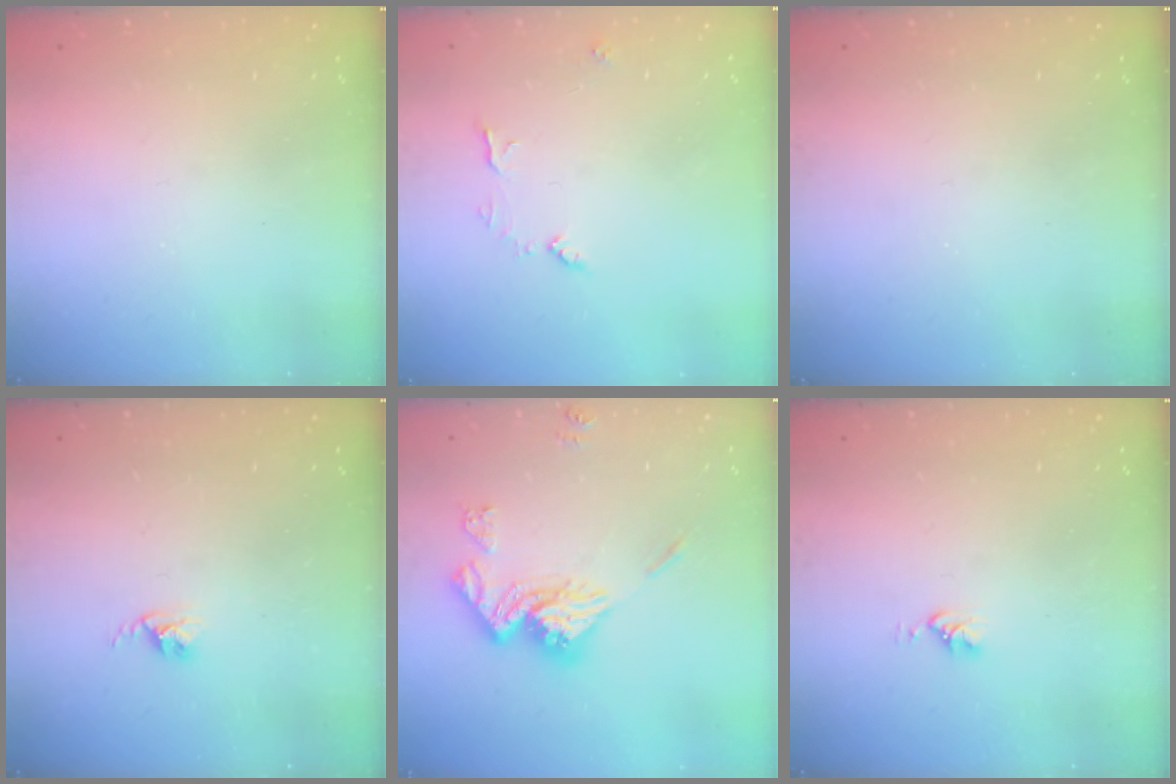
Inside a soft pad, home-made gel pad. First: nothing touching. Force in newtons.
{"total": 6.8, "press": 6.8, "slide": 0.4}
{"total": 0.0}
{"total": 2.4, "press": 2.4, "slide": 0.3}
{"total": 15.2, "press": 15.2, "slide": 1.5}
{"total": 3.0, "press": 3.0, "slide": 0.4}